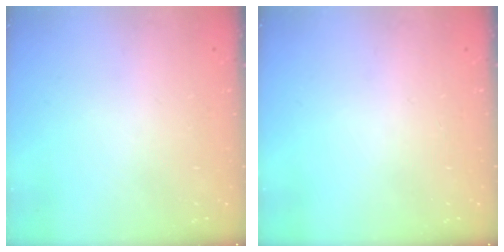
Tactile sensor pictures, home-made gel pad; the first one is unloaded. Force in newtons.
{"total": 0.0}